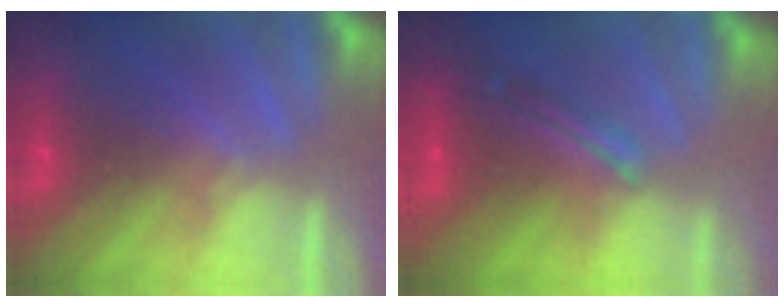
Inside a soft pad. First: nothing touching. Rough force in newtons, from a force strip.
{"total": 8.0}